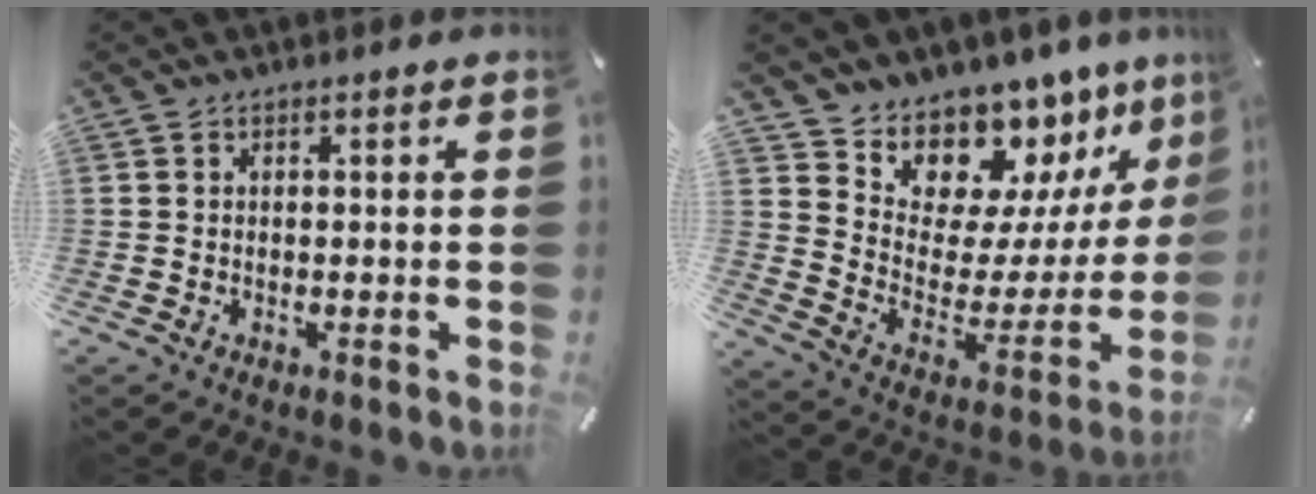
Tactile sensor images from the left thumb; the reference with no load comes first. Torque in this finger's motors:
{"motor_torque": [1.36, -0.24, 1.47, -1.30, 0.09]}